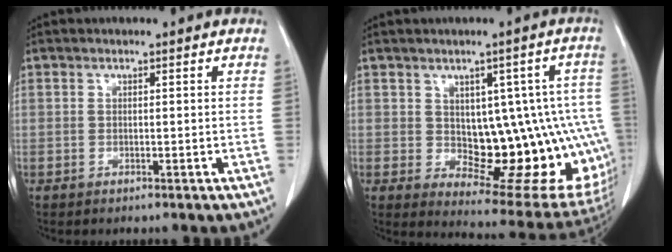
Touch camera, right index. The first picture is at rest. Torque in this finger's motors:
{"motor_torque": [1.00, -0.58, 0.31, 0.08]}